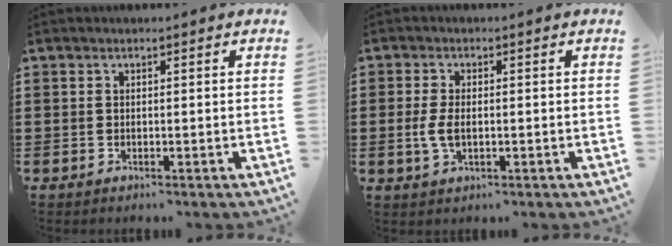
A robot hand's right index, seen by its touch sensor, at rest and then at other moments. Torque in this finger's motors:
{"motor_torque": [2.14, 0.00, 0.09, 0.14]}